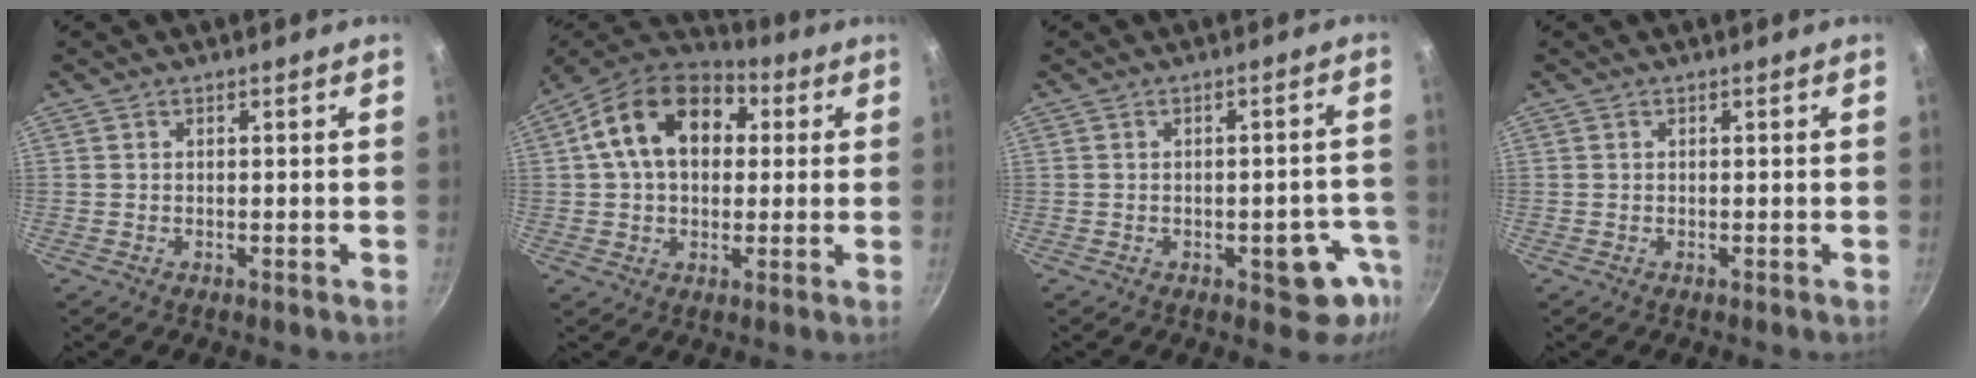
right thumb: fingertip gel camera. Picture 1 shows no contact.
{"total": 17.4, "force": [3.9, 12.2, 11.7], "torque": [-0.168, 0.027, 0.045]}
{"total": 8.3, "force": [-3.3, 4.1, 6.5], "torque": [-0.023, 0.023, -0.039]}
{"total": 0.0}